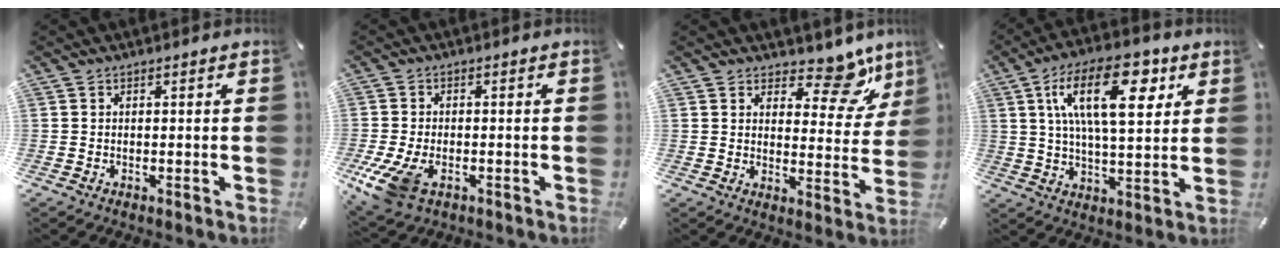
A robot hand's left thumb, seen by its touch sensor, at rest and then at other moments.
{"total": 8.7, "force": [-3.7, 5.3, 5.9], "torque": [-0.132, 0.001, -0.064]}
{"total": 12.1, "force": [8.6, 5.9, 6.2], "torque": [-0.062, -0.072, 0.146]}
{"total": 19.3, "force": [7.3, 8.7, 15.7], "torque": [-0.270, 0.002, 0.113]}